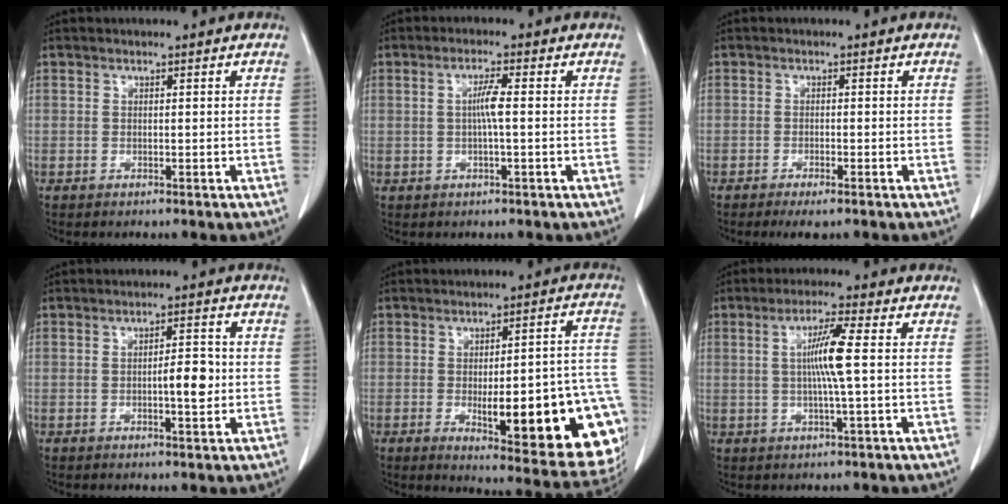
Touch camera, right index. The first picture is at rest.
{"total": 3.1, "force": [0.1, 0.1, 3.0], "torque": [-0.059, 0.003, 0.001]}
{"total": 3.0, "force": [-2.1, 0.6, 2.0], "torque": [-0.031, -0.005, -0.028]}
{"total": 4.5, "force": [-0.4, 1.2, 4.3], "torque": [-0.065, 0.003, -0.004]}
{"total": 23.4, "force": [-6.8, 5.7, 21.7], "torque": [-0.177, 0.016, -0.066]}
{"total": 6.3, "force": [0.5, -0.7, 6.2], "torque": [-0.116, 0.000, 0.010]}